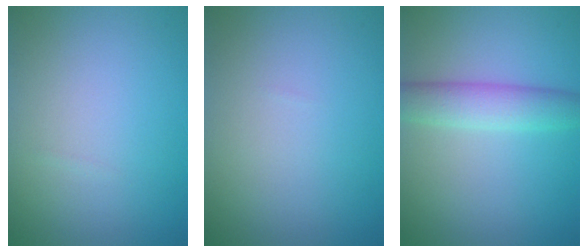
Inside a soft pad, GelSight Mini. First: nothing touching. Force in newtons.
{"total": 0.0}
{"total": 3.9, "press": 3.9, "slide": 0.1}